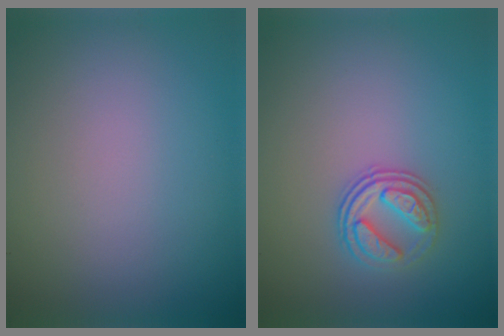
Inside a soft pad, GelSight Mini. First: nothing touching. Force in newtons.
{"total": 2.8, "press": 2.6, "slide": 1.2}